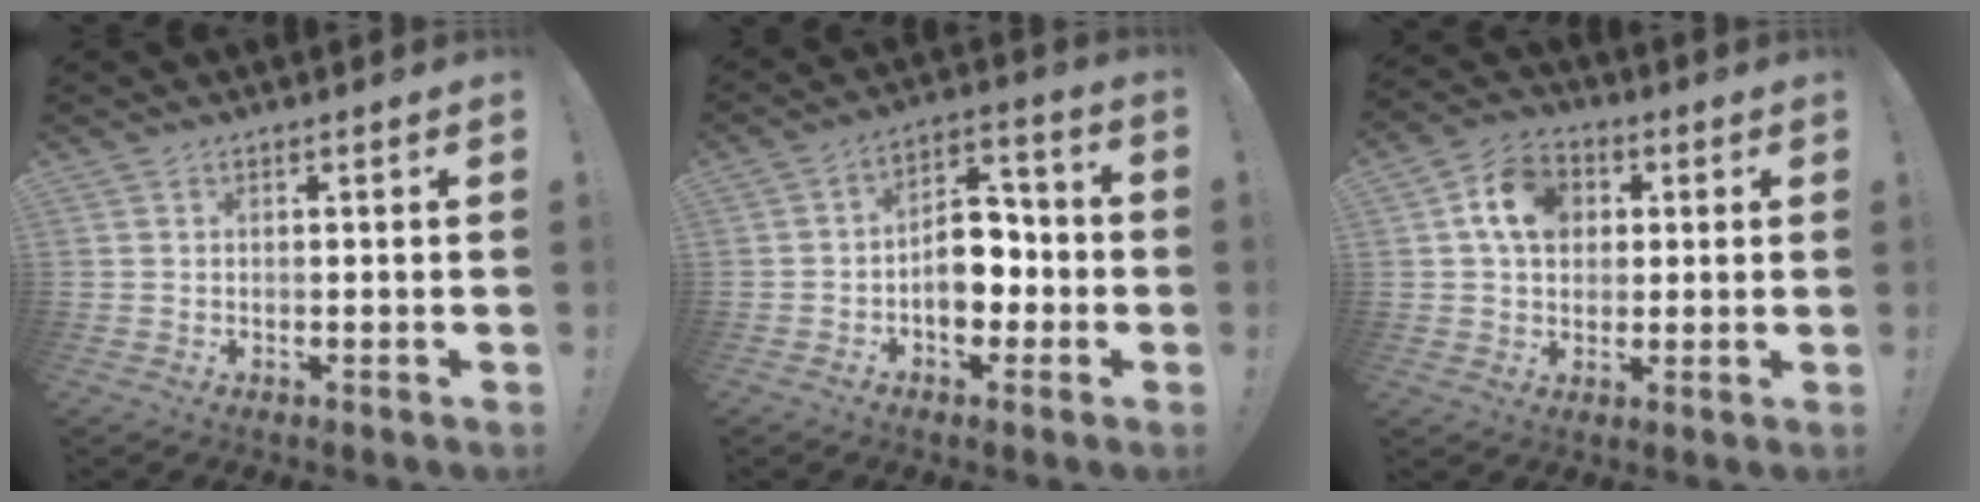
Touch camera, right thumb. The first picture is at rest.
{"total": 12.3, "force": [-3.0, 9.1, 7.8], "torque": [-0.107, 0.029, -0.048]}
{"total": 12.4, "force": [3.7, 9.7, 6.8], "torque": [-0.105, 0.004, 0.074]}